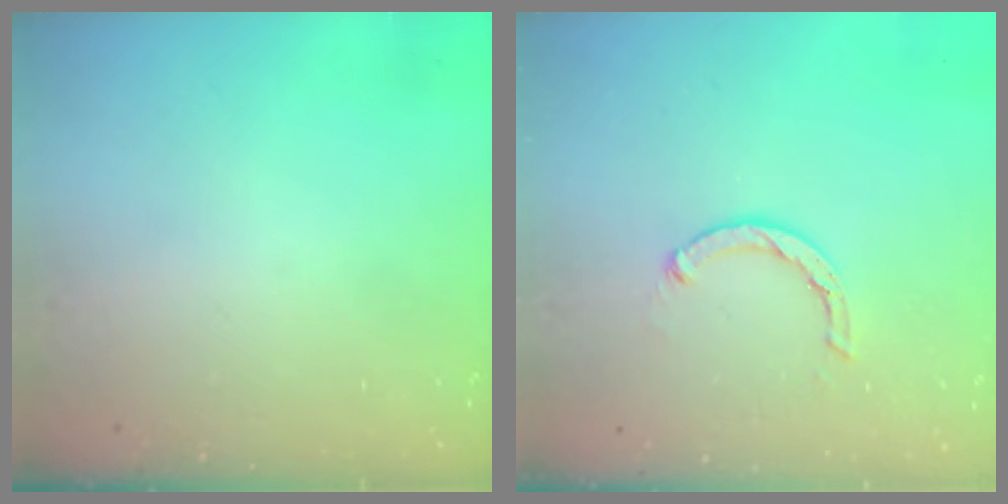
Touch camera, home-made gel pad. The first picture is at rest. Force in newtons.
{"total": 3.7, "press": 3.6, "slide": 0.6}